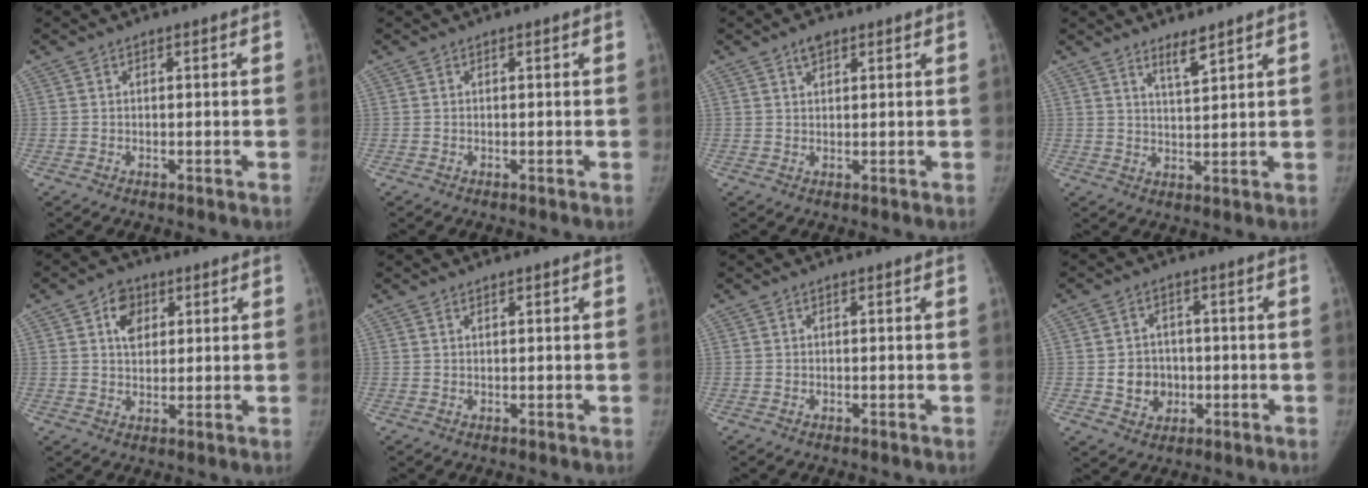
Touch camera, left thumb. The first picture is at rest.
{"total": 0.0}
{"total": 2.7, "force": [1.7, 1.4, 1.6], "torque": [-0.021, -0.005, 0.030]}
{"total": 4.0, "force": [3.1, 0.6, 2.4], "torque": [-0.038, -0.030, 0.057]}
{"total": 6.1, "force": [2.4, 4.5, 3.4], "torque": [-0.027, -0.006, 0.037]}
{"total": 0.8, "force": [0.6, 0.3, 0.3], "torque": [-0.005, -0.004, 0.011]}
{"total": 0.0}
{"total": 6.5, "force": [-0.8, 5.8, 2.8], "torque": [-0.017, 0.008, -0.008]}